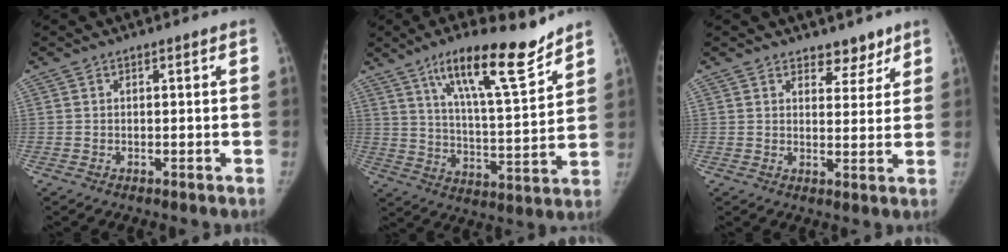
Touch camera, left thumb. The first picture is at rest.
{"total": 17.2, "force": [12.0, 3.5, 11.9], "torque": [-0.169, -0.068, 0.200]}
{"total": 4.5, "force": [3.5, 2.5, 1.3], "torque": [0.013, -0.024, 0.052]}